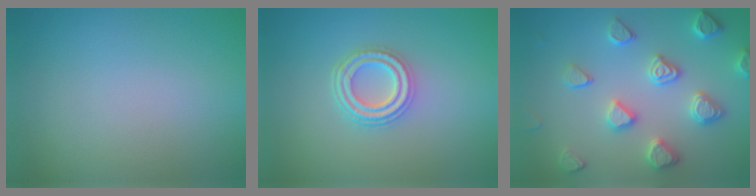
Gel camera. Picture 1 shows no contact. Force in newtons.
{"total": 4.0, "press": 3.1, "slide": 2.5}
{"total": 4.6, "press": 4.1, "slide": 2.1}